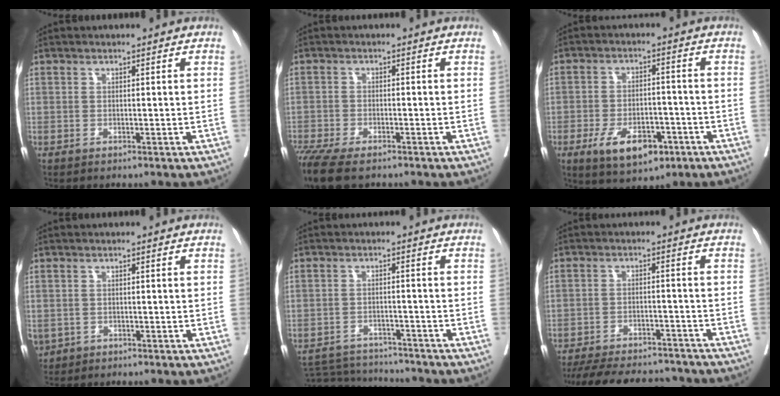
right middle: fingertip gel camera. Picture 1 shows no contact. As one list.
[{"total": 9.9, "force": [-7.5, 3.2, 5.6], "torque": [-0.108, -0.014, -0.123]}, {"total": 9.4, "force": [-4.9, 4.5, 6.6], "torque": [-0.107, -0.004, -0.071]}, {"total": 3.9, "force": [-1.8, 3.2, 1.2], "torque": [-0.032, -0.003, -0.026]}, {"total": 8.8, "force": [-8.7, 1.1, 0.8], "torque": [-0.015, 0.005, -0.134]}, {"total": 17.8, "force": [-16.0, 4.7, 6.2], "torque": [-0.146, -0.011, -0.223]}]